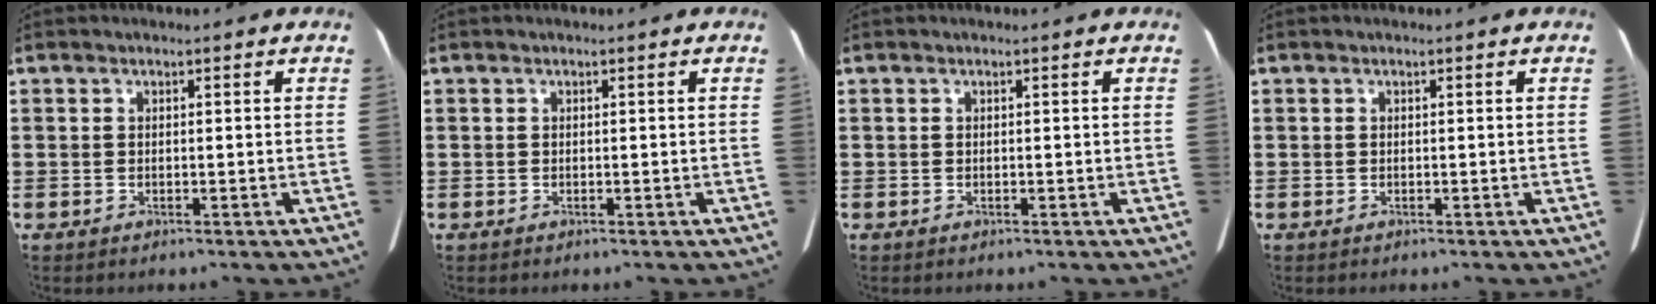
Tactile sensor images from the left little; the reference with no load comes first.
{"total": 0.0}
{"total": 0.0}
{"total": 0.0}